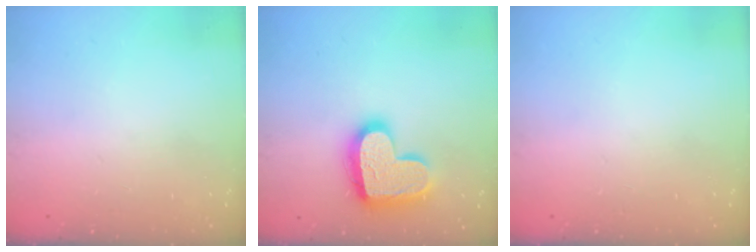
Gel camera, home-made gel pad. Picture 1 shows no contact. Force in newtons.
{"total": 19.4, "press": 19.3, "slide": 1.4}
{"total": 0.0}